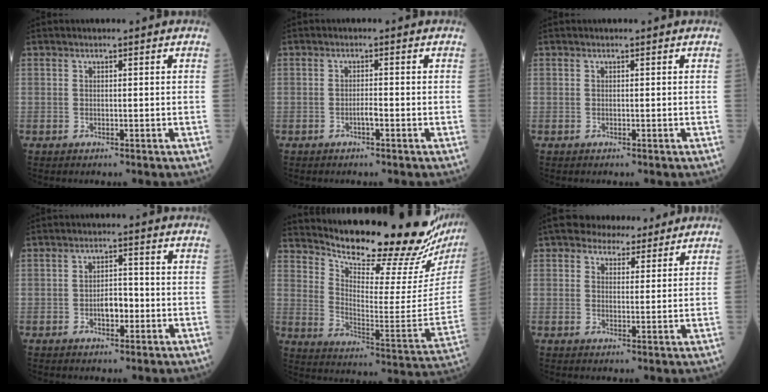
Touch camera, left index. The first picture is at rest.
{"total": 1.4, "force": [-1.1, 0.1, 0.9], "torque": [-0.018, -0.003, -0.019]}
{"total": 0.0}
{"total": 3.4, "force": [-1.5, 1.6, 2.7], "torque": [-0.044, 0.002, -0.025]}
{"total": 24.1, "force": [22.2, 0.9, 9.1], "torque": [-0.151, -0.120, 0.298]}
{"total": 6.5, "force": [5.4, 2.9, 2.1], "torque": [-0.026, 0.011, 0.077]}